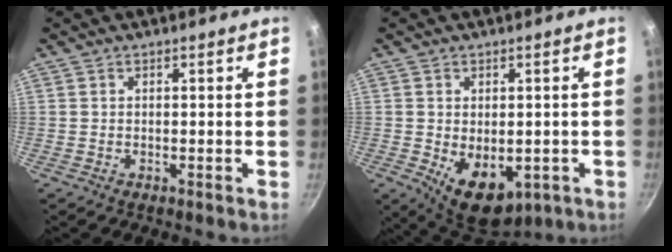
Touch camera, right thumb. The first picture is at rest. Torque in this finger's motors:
{"motor_torque": [0.08, 0.82, 0.15, 0.41, 0.28]}